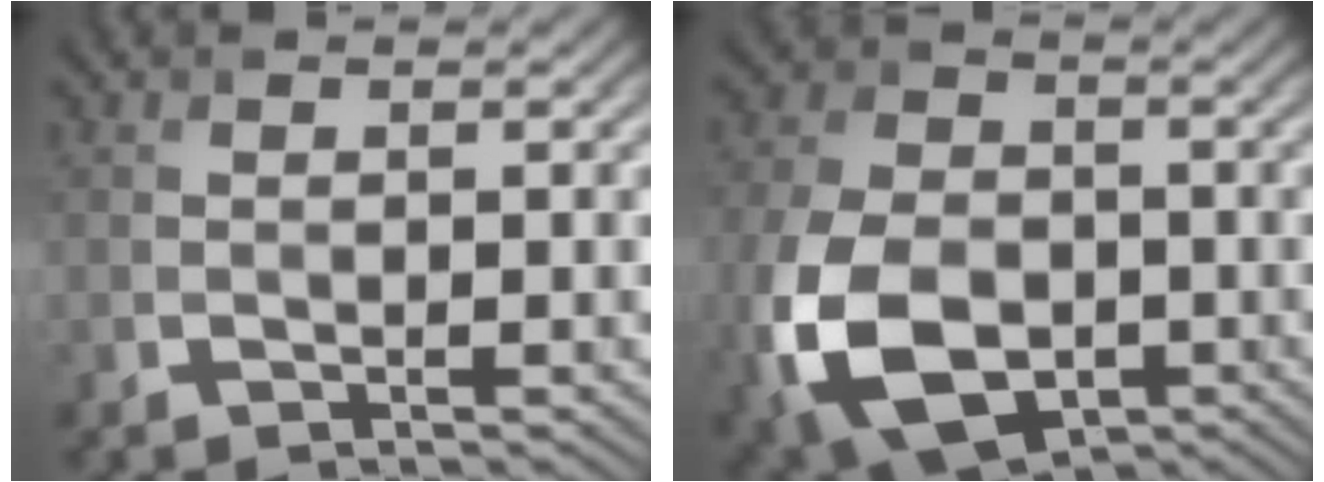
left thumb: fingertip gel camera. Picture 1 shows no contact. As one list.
[{"total": 15.6, "force": [-5.2, 10.4, 10.5], "torque": [-0.273, -0.048, -0.092]}]